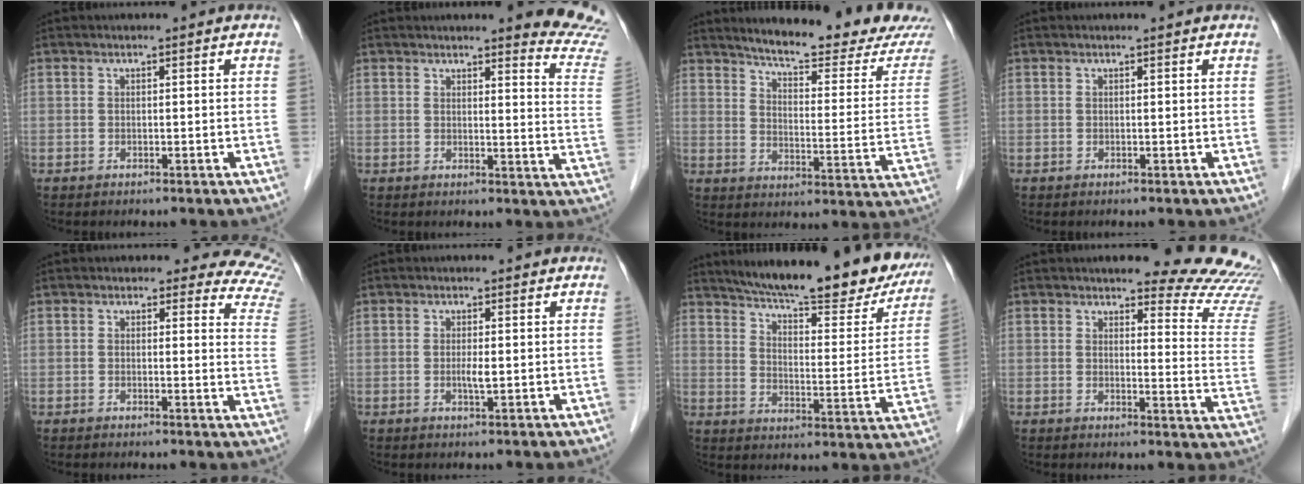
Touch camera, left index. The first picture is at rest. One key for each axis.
{"total": 10.2, "fx": 10.1, "fy": -0.3, "fz": 1.6, "tx": 0.004, "ty": -0.097, "tz": 0.080}
{"total": 19.0, "fx": 17.5, "fy": 0.8, "fz": 7.2, "tx": -0.100, "ty": -0.072, "tz": 0.219}
{"total": 0.7, "fx": 0.7, "fy": 0.1, "fz": 0.1, "tx": -0.007, "ty": 0.005, "tz": 0.007}
{"total": 10.0, "fx": 9.5, "fy": 3.1, "fz": 1.4, "tx": 0.030, "ty": -0.064, "tz": 0.052}
{"total": 1.7, "fx": -0.1, "fy": 0.3, "fz": 1.6, "tx": -0.034, "ty": -0.002, "tz": -0.001}
{"total": 26.8, "fx": 22.2, "fy": 4.9, "fz": 14.1, "tx": -0.202, "ty": -0.037, "tz": 0.281}
{"total": 14.2, "fx": 13.7, "fy": 1.5, "fz": 3.6, "tx": -0.018, "ty": -0.107, "tz": 0.122}